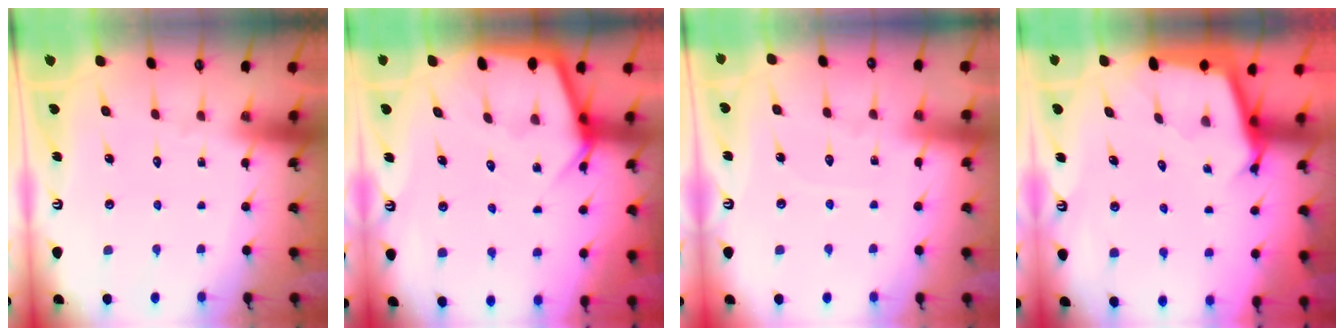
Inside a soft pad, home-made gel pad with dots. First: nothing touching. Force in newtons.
{"total": 5.1, "press": 5.1, "slide": 0.5}
{"total": 2.4, "press": 2.4, "slide": 0.3}
{"total": 2.7, "press": 2.7, "slide": 0.1}